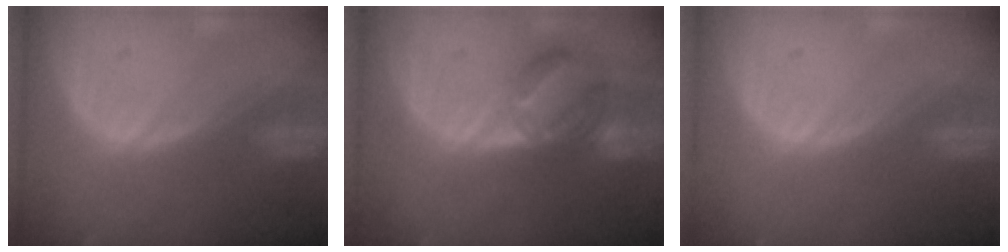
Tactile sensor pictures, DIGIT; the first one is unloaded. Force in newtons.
{"total": 7.1, "press": 6.1, "slide": 3.6}
{"total": 0.0}